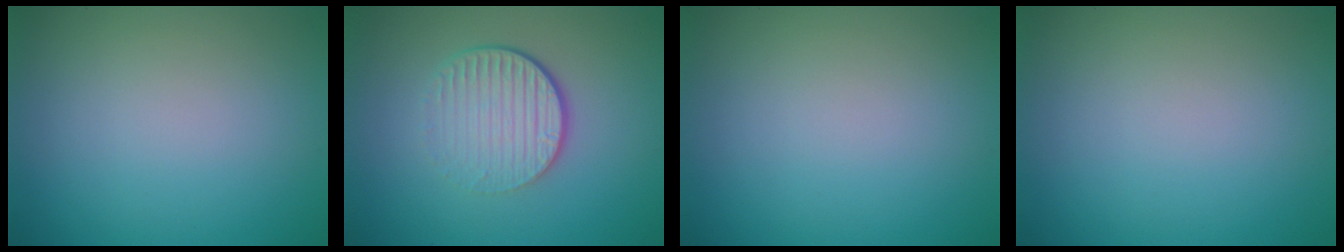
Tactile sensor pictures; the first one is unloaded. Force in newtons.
{"total": 4.5, "press": 2.8, "slide": 3.5}
{"total": 0.0}
{"total": 0.0}